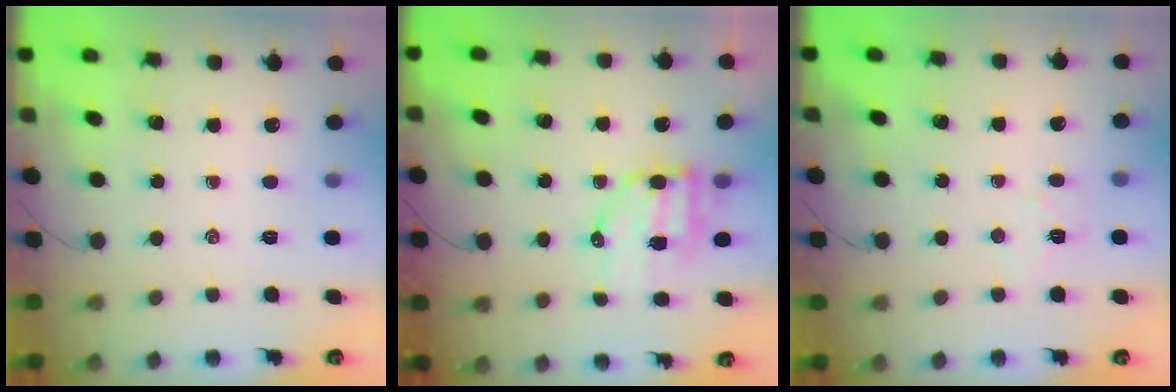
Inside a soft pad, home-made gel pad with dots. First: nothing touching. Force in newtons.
{"total": 7.9, "press": 7.7, "slide": 1.7}
{"total": 4.0, "press": 3.9, "slide": 0.9}